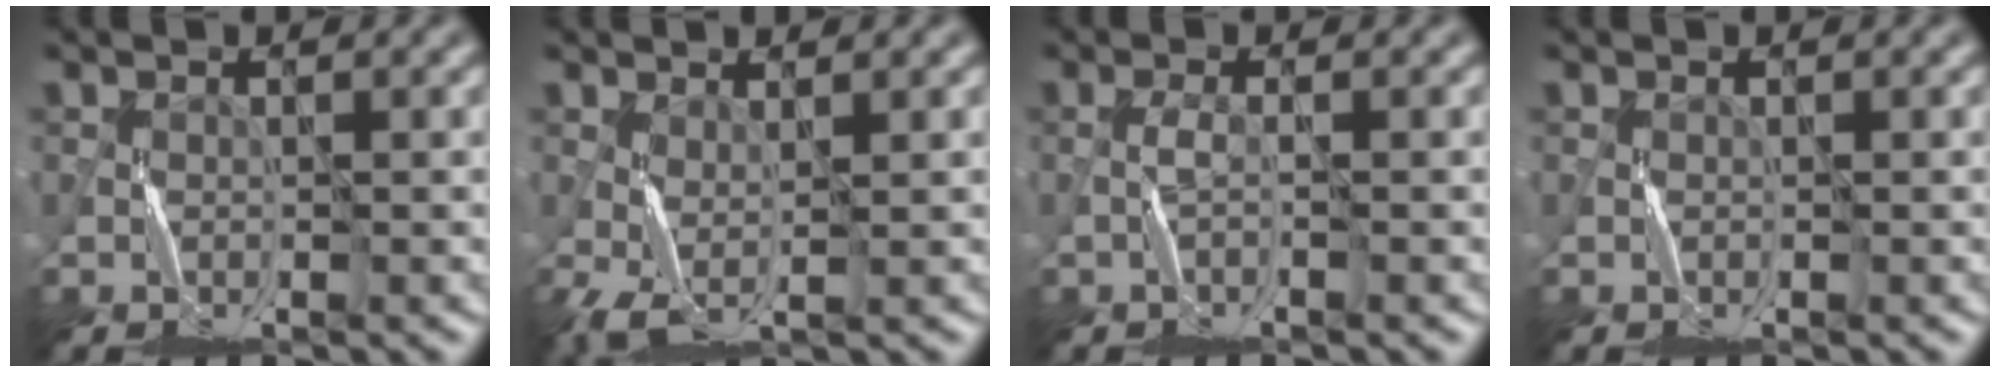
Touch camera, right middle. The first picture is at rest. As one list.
[{"total": 2.3, "force": [0.0, 0.9, 2.1], "torque": [-0.063, -0.004, 0.000]}, {"total": 0.9, "force": [-0.6, 0.0, 0.7], "torque": [-0.018, 0.005, -0.013]}, {"total": 0.0}]